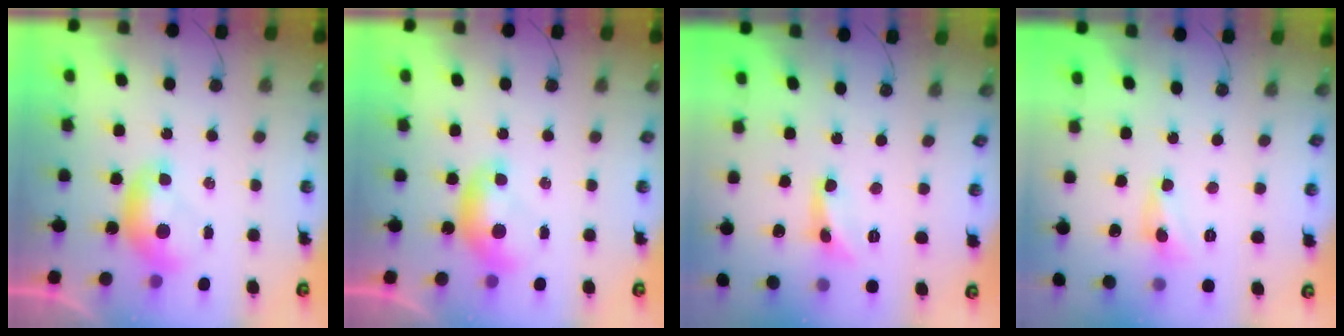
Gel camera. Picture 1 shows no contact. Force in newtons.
{"total": 0.0}
{"total": 1.6, "press": 1.6, "slide": 0.3}
{"total": 1.9, "press": 1.9, "slide": 0.2}